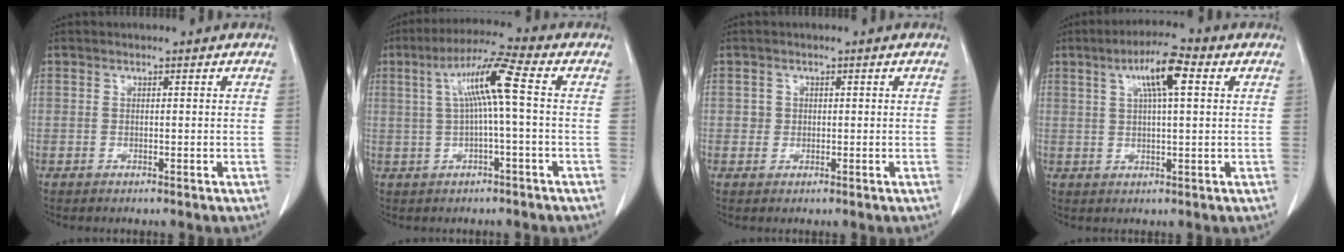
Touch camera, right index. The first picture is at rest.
{"total": 8.3, "force": [1.2, -0.3, 8.2], "torque": [-0.150, 0.025, 0.024]}
{"total": 1.3, "force": [0.3, 1.3, 0.1], "torque": [0.007, 0.005, 0.004]}
{"total": 7.5, "force": [2.9, 1.1, 6.8], "torque": [-0.122, 0.016, 0.050]}